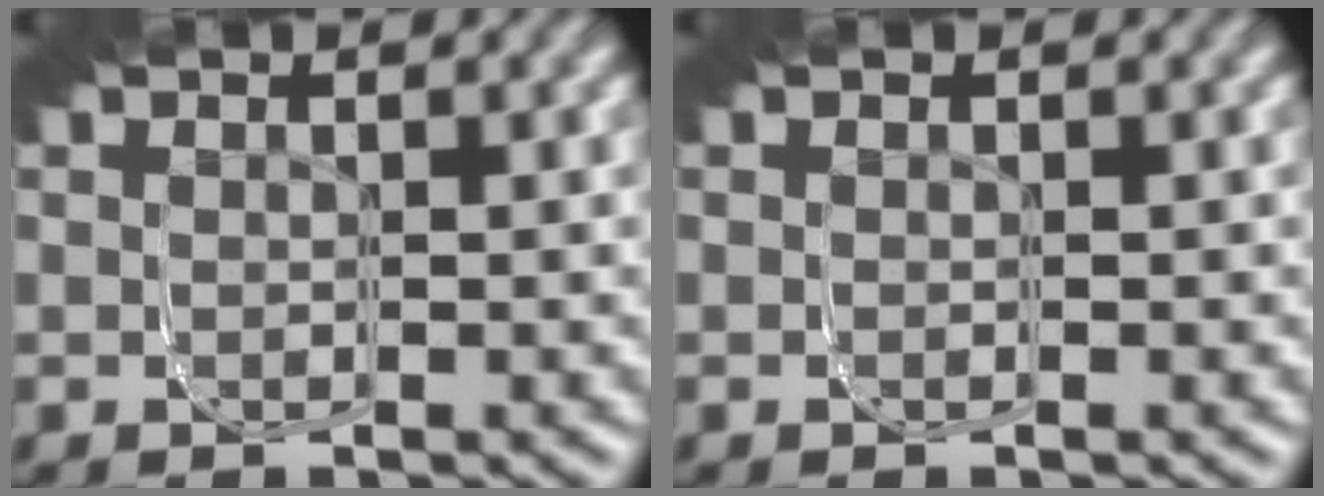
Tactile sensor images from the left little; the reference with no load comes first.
{"total": 0.0}